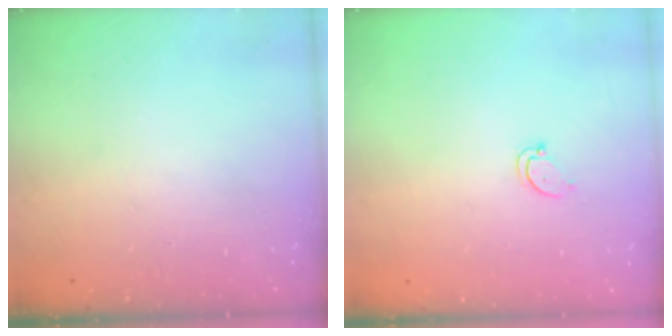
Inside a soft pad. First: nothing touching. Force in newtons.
{"total": 3.1, "press": 3.1, "slide": 0.2}